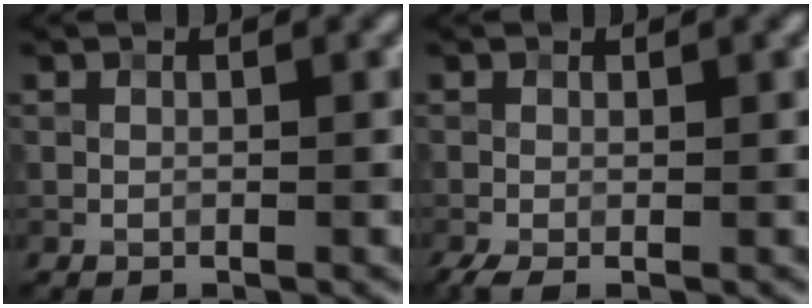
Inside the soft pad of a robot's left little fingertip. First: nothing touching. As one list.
[{"total": 1.7, "force": [-0.7, 0.9, 1.3], "torque": [-0.041, -0.006, -0.017]}]